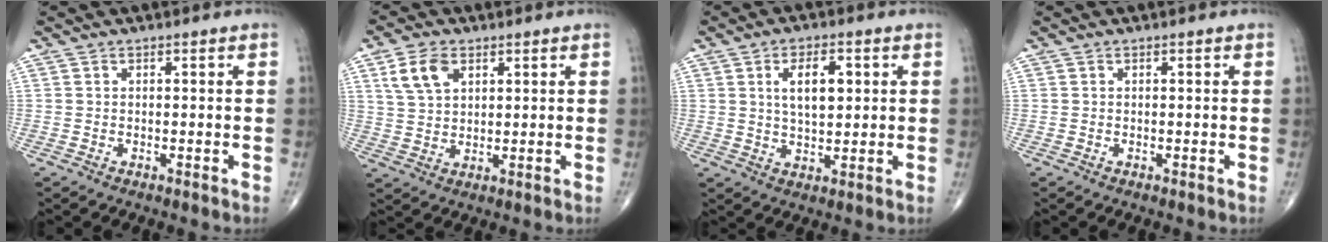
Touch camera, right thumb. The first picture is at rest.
{"total": 6.9, "force": [3.1, 4.3, 4.5], "torque": [-0.078, -0.006, 0.064]}
{"total": 7.4, "force": [2.0, 3.7, 6.1], "torque": [-0.093, -0.005, 0.039]}
{"total": 0.0}